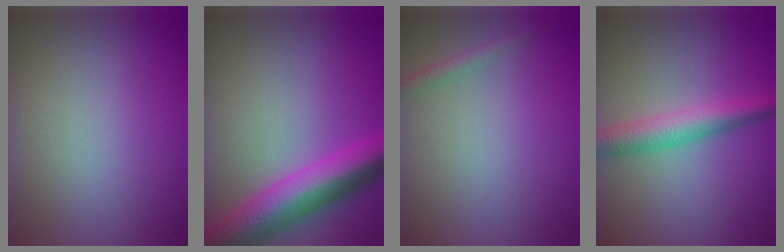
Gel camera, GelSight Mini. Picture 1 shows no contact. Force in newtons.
{"total": 8.5, "press": 8.5, "slide": 0.2}
{"total": 1.3, "press": 1.3, "slide": 0.1}
{"total": 4.3, "press": 4.3, "slide": 0.1}